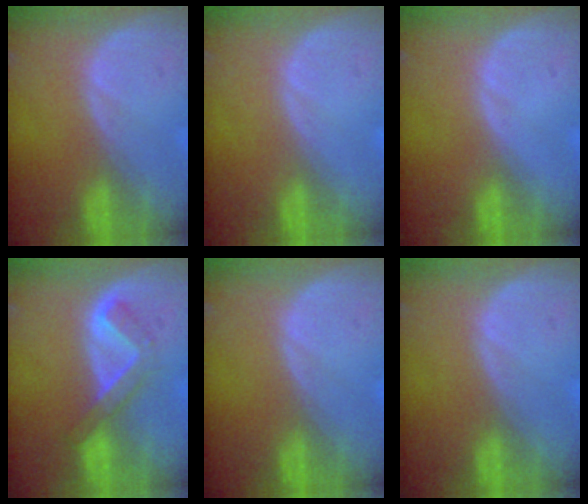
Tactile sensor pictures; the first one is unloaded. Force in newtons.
{"total": 0.0}
{"total": 0.0}
{"total": 5.3, "press": 4.6, "slide": 2.6}
{"total": 0.0}
{"total": 0.0}